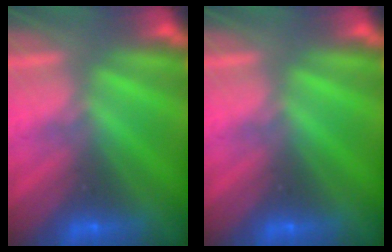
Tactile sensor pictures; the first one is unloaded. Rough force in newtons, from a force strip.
{"total": 0.0}